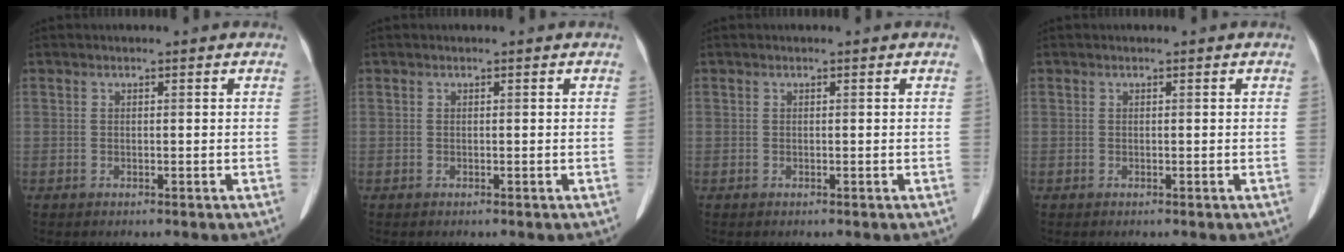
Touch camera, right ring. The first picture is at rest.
{"total": 0.0}
{"total": 0.0}
{"total": 0.0}